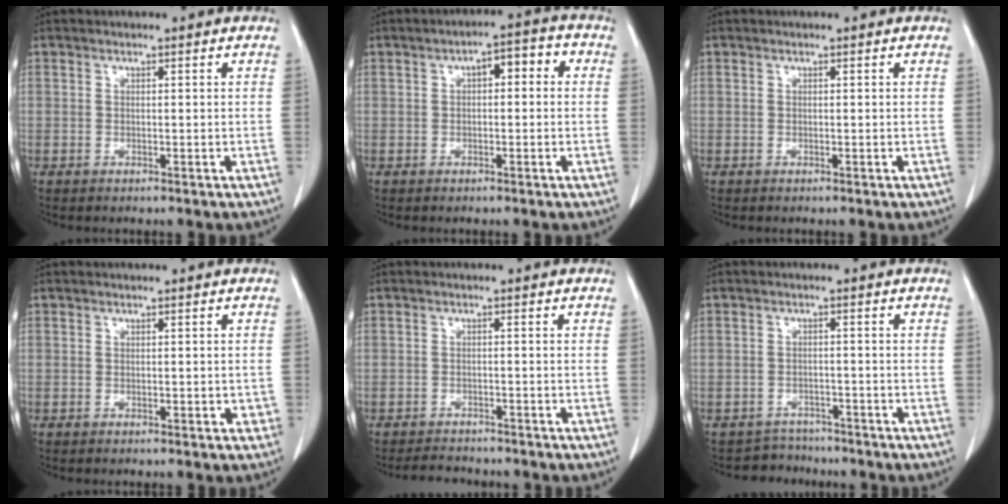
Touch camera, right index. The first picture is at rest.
{"total": 5.1, "force": [0.8, 2.2, 4.5], "torque": [-0.064, 0.034, 0.009]}
{"total": 0.0}
{"total": 1.4, "force": [-0.3, 0.8, 1.1], "torque": [-0.010, 0.005, 0.000]}
{"total": 2.5, "force": [-2.3, 0.7, 0.4], "torque": [-0.011, -0.009, -0.038]}
{"total": 2.8, "force": [-2.4, 1.0, -1.0], "torque": [0.017, 0.007, -0.038]}